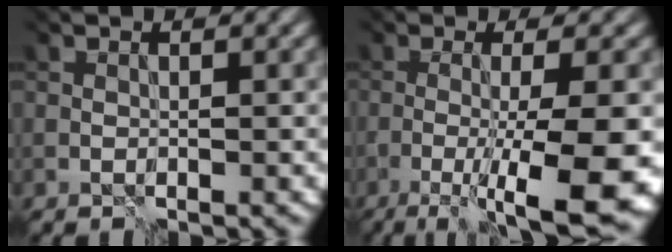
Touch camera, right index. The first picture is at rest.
{"total": 9.4, "force": [-3.0, 1.5, 8.8], "torque": [-0.118, -0.021, -0.042]}